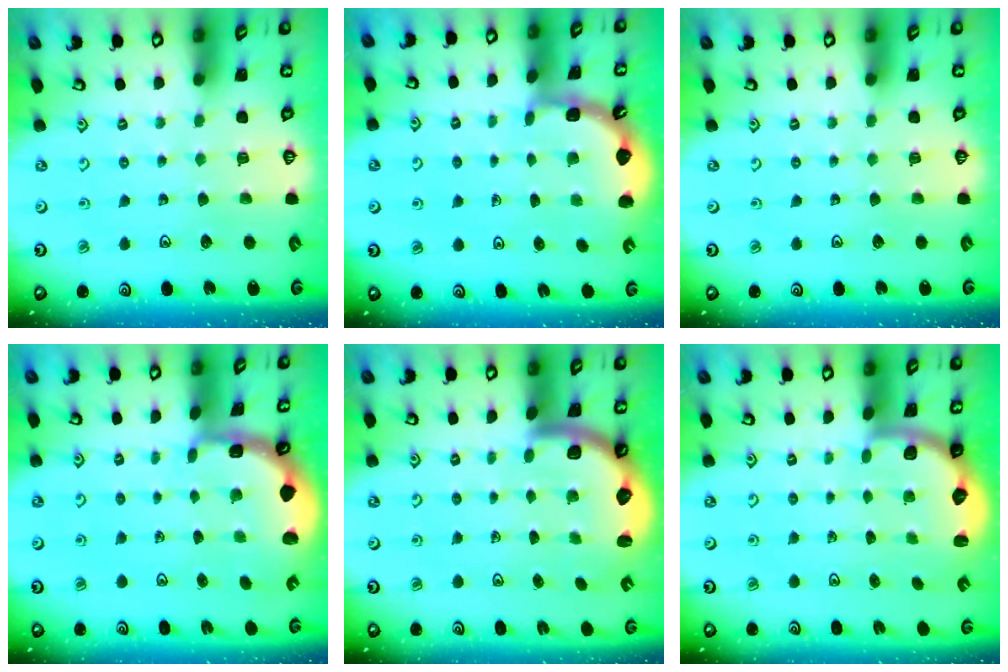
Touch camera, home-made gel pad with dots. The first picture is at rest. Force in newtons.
{"total": 2.0, "press": 2.0, "slide": 0.2}
{"total": 0.0}
{"total": 1.8, "press": 1.6, "slide": 0.7}
{"total": 2.8, "press": 2.8, "slide": 0.5}
{"total": 2.5, "press": 2.2, "slide": 1.3}